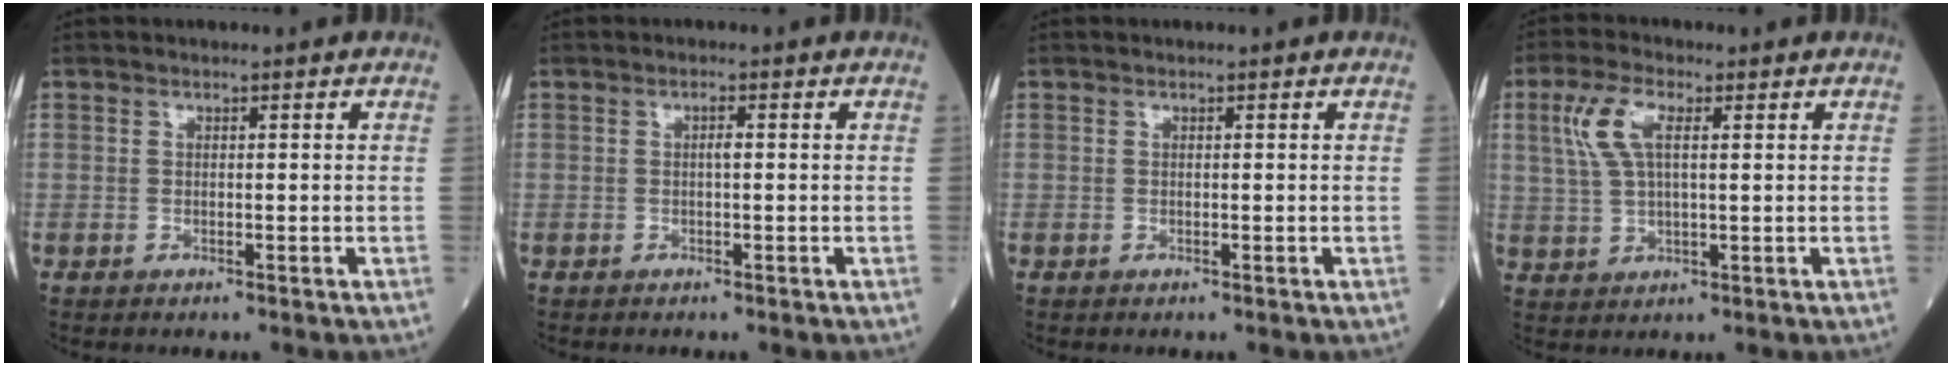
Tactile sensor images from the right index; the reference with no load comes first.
{"total": 1.1, "force": [0.1, -0.1, 1.1], "torque": [-0.021, 0.002, 0.001]}
{"total": 0.0}
{"total": 6.4, "force": [2.2, 2.2, 5.6], "torque": [-0.137, 0.015, 0.049]}